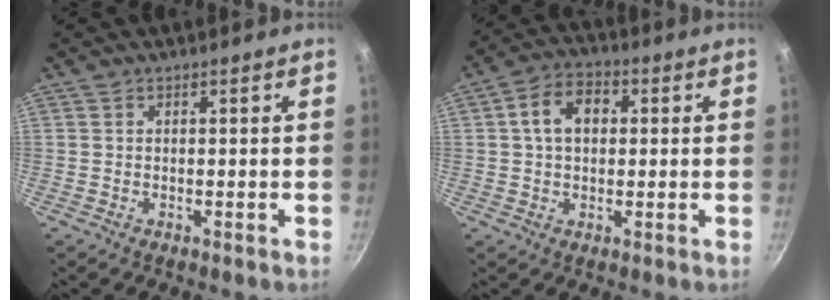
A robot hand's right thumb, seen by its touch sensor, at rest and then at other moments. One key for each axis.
{"total": 8.0, "fx": 1.3, "fy": 5.7, "fz": 5.5, "tx": -0.073, "ty": 0.018, "tz": 0.010}